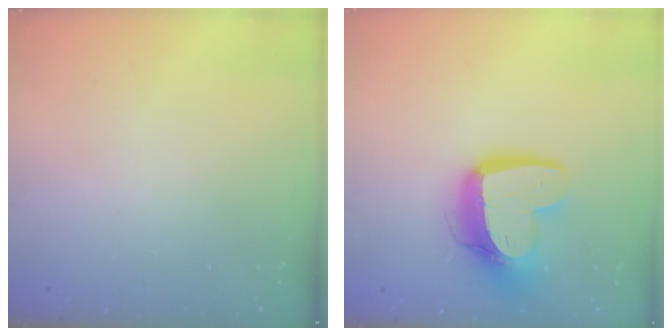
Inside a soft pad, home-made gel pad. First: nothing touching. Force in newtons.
{"total": 15.5, "press": 15.4, "slide": 1.8}